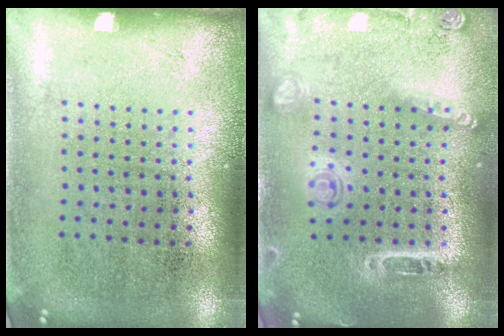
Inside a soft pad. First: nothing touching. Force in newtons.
{"total": 1.6, "press": 1.4, "slide": 0.7}